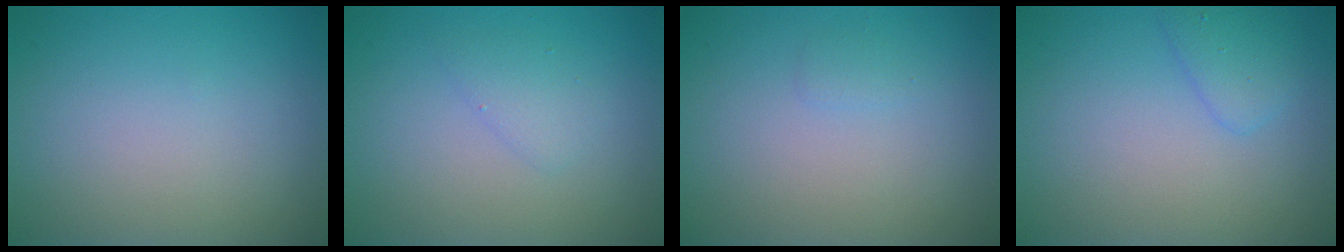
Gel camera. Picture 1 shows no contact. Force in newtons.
{"total": 1.5, "press": 1.5, "slide": 0.1}
{"total": 0.6, "press": 0.6, "slide": 0.0}
{"total": 1.9, "press": 1.9, "slide": 0.1}